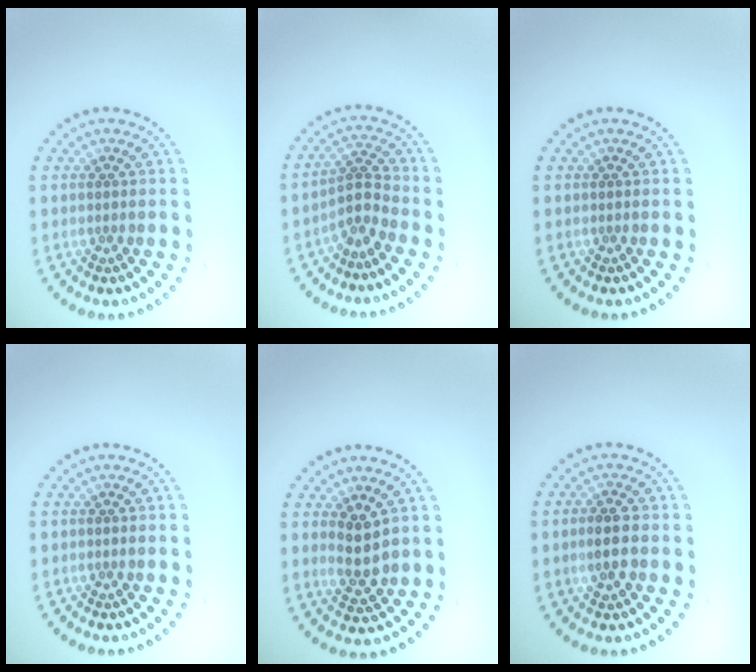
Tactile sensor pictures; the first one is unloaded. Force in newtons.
{"total": 2.5, "press": 1.7, "slide": 1.9}
{"total": 0.0}
{"total": 0.0}
{"total": 2.7, "press": 2.5, "slide": 0.8}
{"total": 2.5, "press": 2.4, "slide": 0.5}